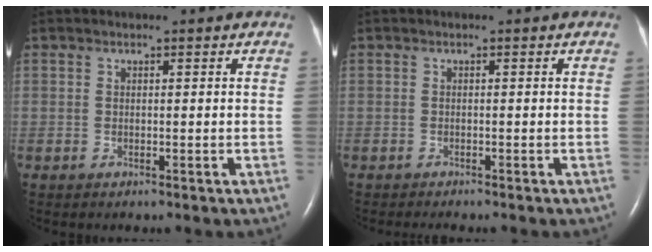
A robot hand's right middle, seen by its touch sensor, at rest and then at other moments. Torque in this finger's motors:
{"motor_torque": [0.03, -0.03, -0.01, 0.00]}